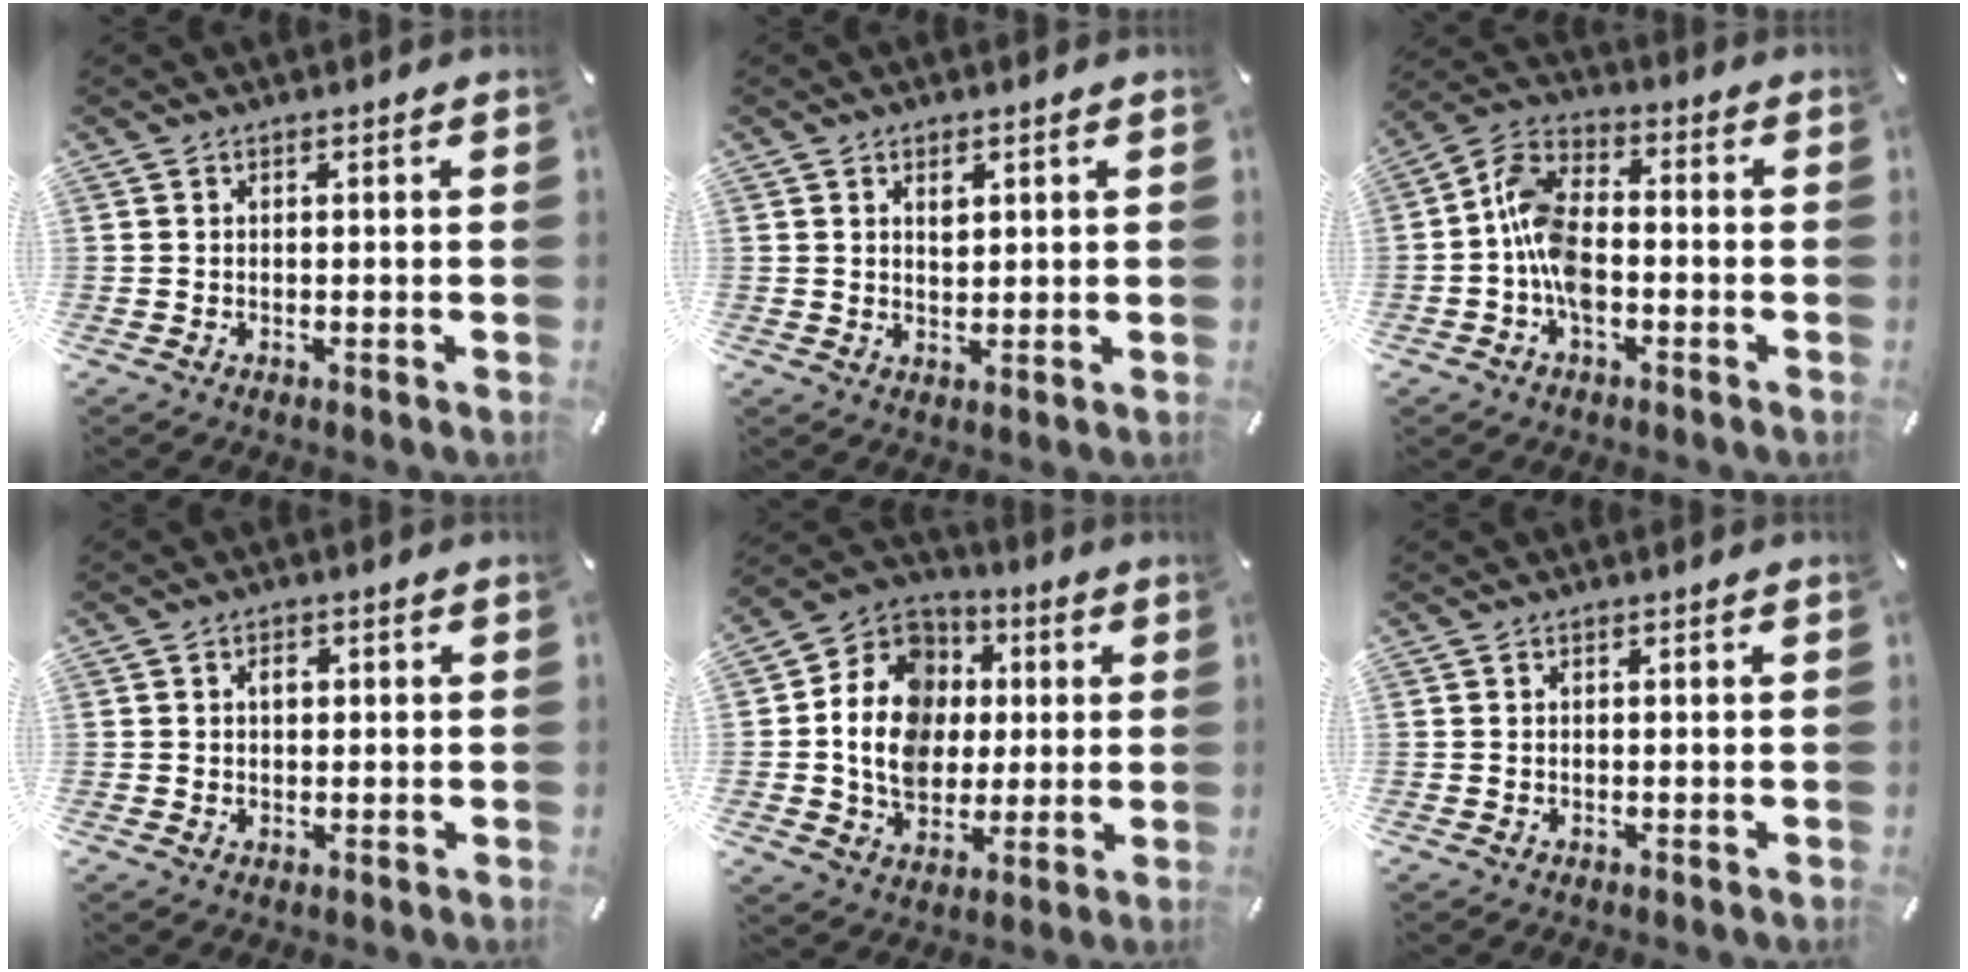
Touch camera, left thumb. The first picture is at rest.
{"total": 2.4, "force": [1.2, 1.6, 1.3], "torque": [-0.003, -0.008, 0.017]}
{"total": 10.5, "force": [-3.6, 6.2, 7.7], "torque": [-0.169, 0.014, -0.066]}
{"total": 2.8, "force": [0.6, 2.1, 1.8], "torque": [-0.014, -0.001, 0.002]}
{"total": 15.6, "force": [0.7, 13.4, 8.0], "torque": [-0.167, 0.000, 0.015]}
{"total": 0.0}